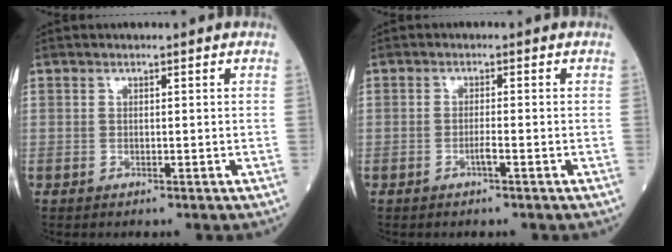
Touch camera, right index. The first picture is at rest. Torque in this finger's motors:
{"motor_torque": [-0.02, -0.03, -0.02, 0.00]}